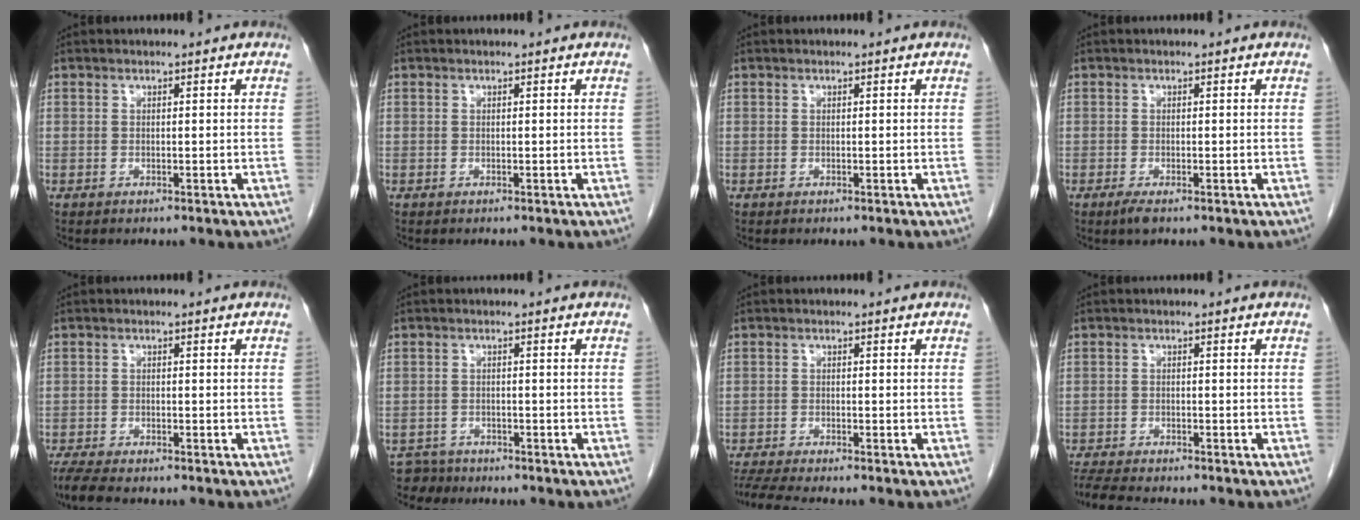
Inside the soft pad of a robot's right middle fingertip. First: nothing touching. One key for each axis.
{"total": 0.0}
{"total": 0.0}
{"total": 1.7, "fx": -1.1, "fy": 0.3, "fz": 1.2, "tx": -0.028, "ty": -0.005, "tz": -0.019}
{"total": 5.5, "fx": -4.7, "fy": 0.9, "fz": 2.7, "tx": -0.054, "ty": -0.018, "tz": -0.079}
{"total": 2.6, "fx": -2.2, "fy": 1.0, "fz": -0.9, "tx": 0.011, "ty": -0.002, "tz": -0.041}
{"total": 5.6, "fx": -5.0, "fy": -0.7, "fz": 2.4, "tx": -0.044, "ty": -0.019, "tz": -0.086}
{"total": 6.8, "fx": -6.2, "fy": 0.7, "fz": 2.7, "tx": -0.049, "ty": -0.017, "tz": -0.102}